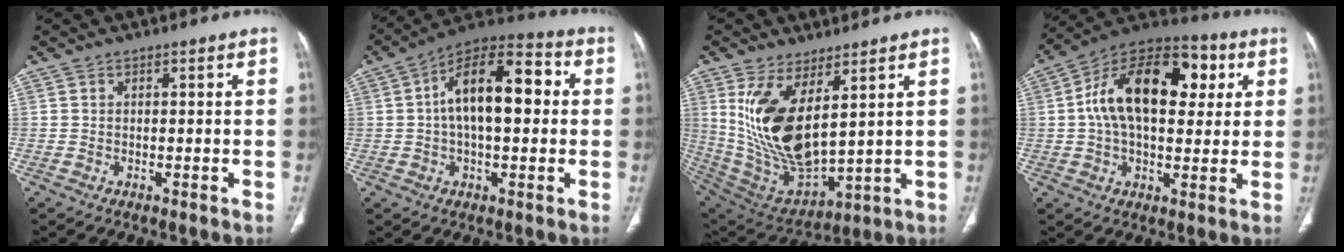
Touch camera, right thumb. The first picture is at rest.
{"total": 16.2, "force": [1.8, 8.1, 13.9], "torque": [-0.211, 0.037, 0.019]}
{"total": 17.1, "force": [5.5, 7.7, 14.3], "torque": [-0.270, -0.034, 0.135]}
{"total": 21.6, "force": [4.5, 12.6, 17.0], "torque": [-0.257, 0.023, 0.060]}